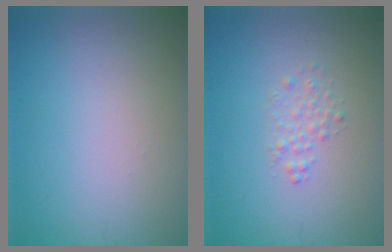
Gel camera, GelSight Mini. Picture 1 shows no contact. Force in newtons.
{"total": 1.2, "press": 1.2, "slide": 0.0}